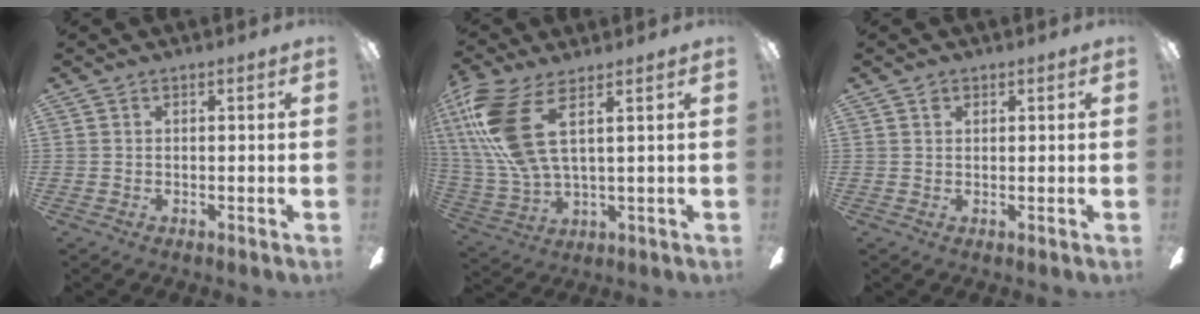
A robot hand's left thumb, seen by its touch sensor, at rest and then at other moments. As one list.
[{"total": 15.9, "force": [6.2, 6.0, 13.3], "torque": [-0.303, -0.023, 0.107]}, {"total": 1.4, "force": [0.8, 1.1, 0.5], "torque": [-0.003, 0.001, 0.013]}]